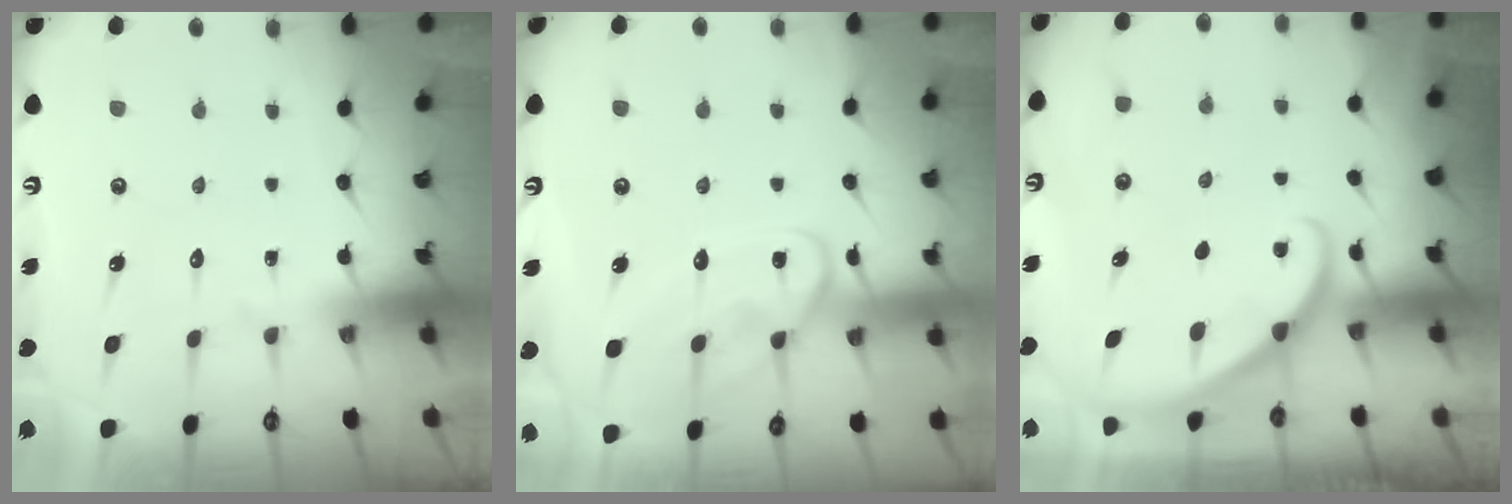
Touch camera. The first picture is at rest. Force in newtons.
{"total": 12.6, "press": 12.5, "slide": 1.0}
{"total": 2.8, "press": 2.8, "slide": 0.2}